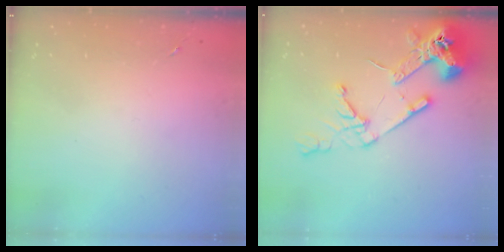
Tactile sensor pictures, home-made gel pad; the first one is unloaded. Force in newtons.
{"total": 16.6, "press": 16.5, "slide": 2.0}